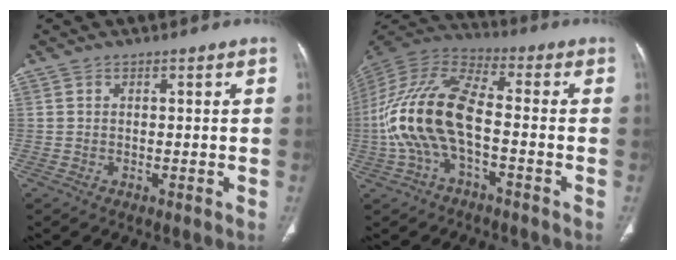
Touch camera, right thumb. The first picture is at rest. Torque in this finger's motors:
{"motor_torque": [-0.20, 1.76, 2.40, -0.36, 0.31]}